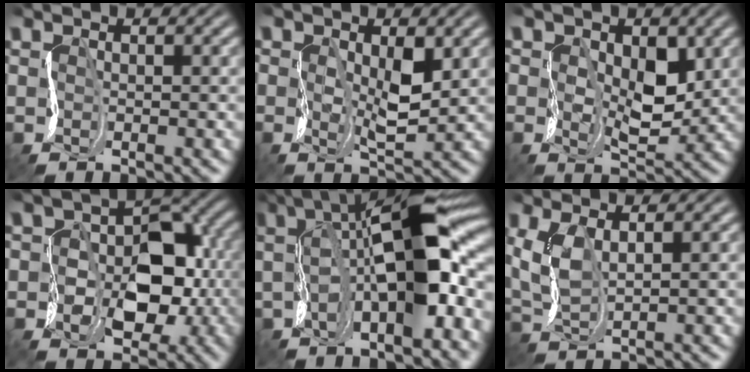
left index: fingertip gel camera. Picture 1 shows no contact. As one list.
[{"total": 2.0, "force": [0.1, 0.9, 1.8], "torque": [-0.057, -0.007, 0.011]}, {"total": 3.5, "force": [0.2, 2.4, 2.5], "torque": [-0.063, -0.013, 0.015]}, {"total": 7.0, "force": [-1.2, 5.0, 4.8], "torque": [-0.078, -0.003, -0.012]}, {"total": 13.1, "force": [1.0, 4.1, 12.5], "torque": [-0.205, 0.015, 0.017]}, {"total": 2.8, "force": [1.0, 1.0, 2.4], "torque": [-0.088, -0.002, 0.027]}]